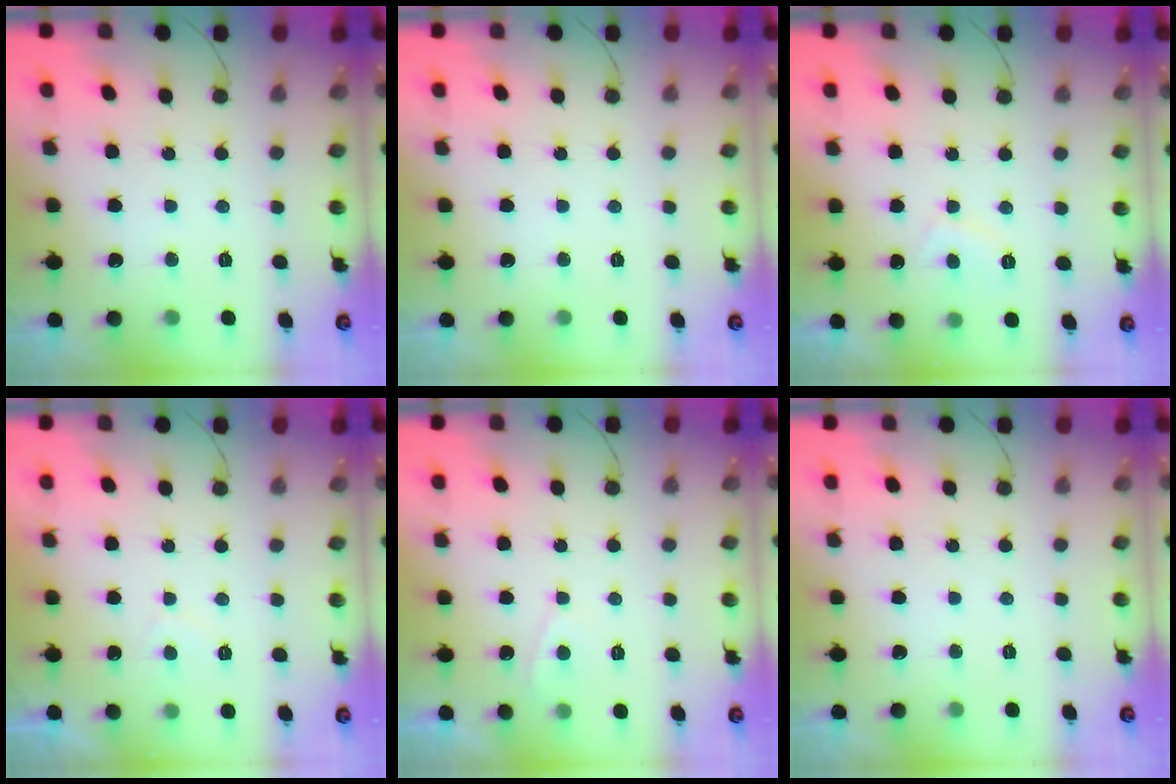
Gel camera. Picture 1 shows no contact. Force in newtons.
{"total": 0.0}
{"total": 2.5, "press": 2.4, "slide": 0.8}
{"total": 1.9, "press": 1.7, "slide": 0.7}
{"total": 2.3, "press": 2.3, "slide": 0.2}
{"total": 0.0}